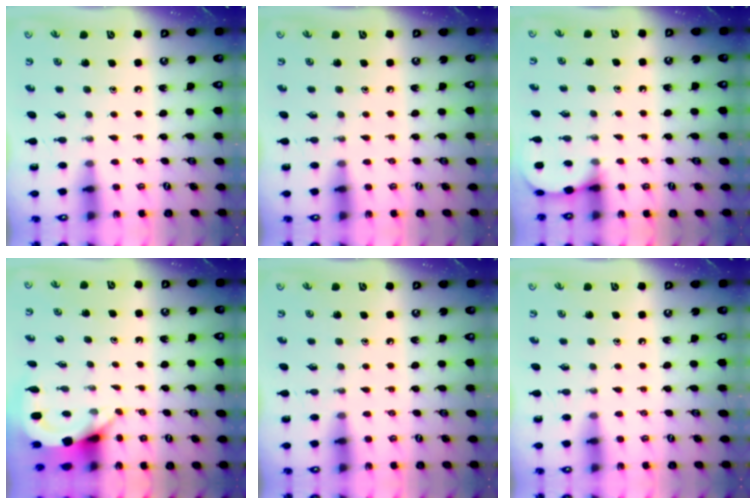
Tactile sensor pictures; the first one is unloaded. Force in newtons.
{"total": 0.0}
{"total": 3.5, "press": 3.5, "slide": 0.3}
{"total": 3.9, "press": 3.9, "slide": 0.3}
{"total": 0.0}
{"total": 0.0}